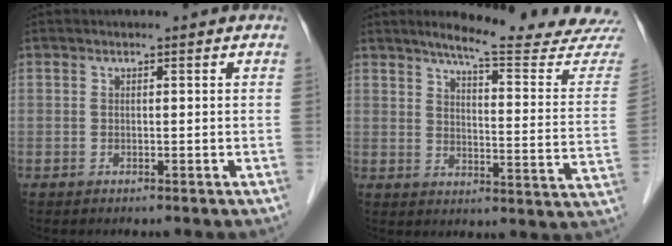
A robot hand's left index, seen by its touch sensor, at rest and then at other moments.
{"total": 18.4, "force": [17.1, -0.6, 6.7], "torque": [-0.091, -0.099, 0.198]}